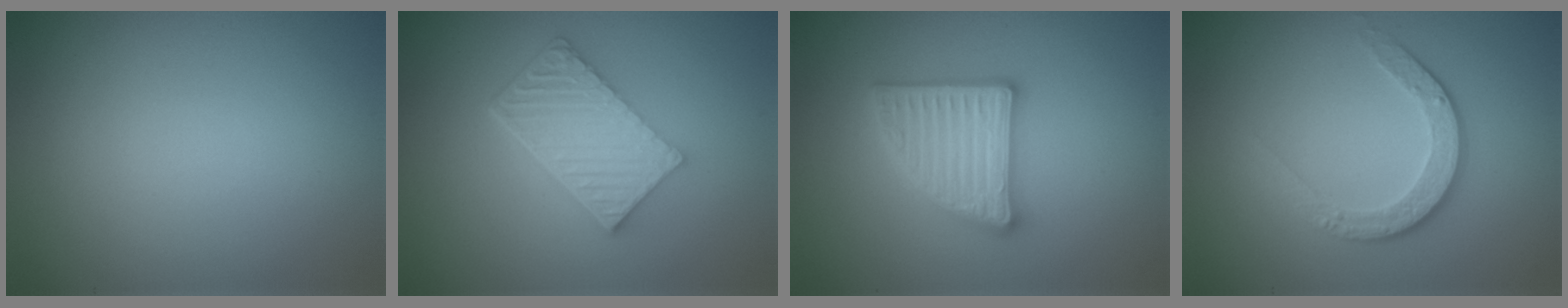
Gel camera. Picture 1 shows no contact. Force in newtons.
{"total": 6.0, "press": 4.4, "slide": 4.0}
{"total": 5.0, "press": 5.0, "slide": 0.7}
{"total": 3.4, "press": 2.5, "slide": 2.3}